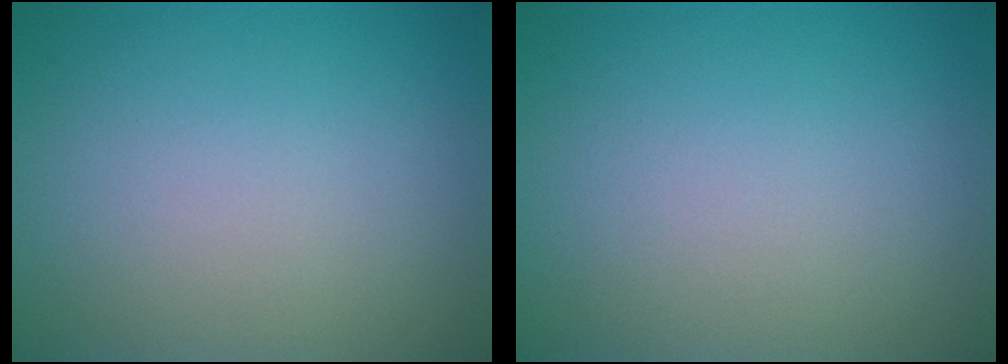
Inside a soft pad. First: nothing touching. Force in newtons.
{"total": 0.0}